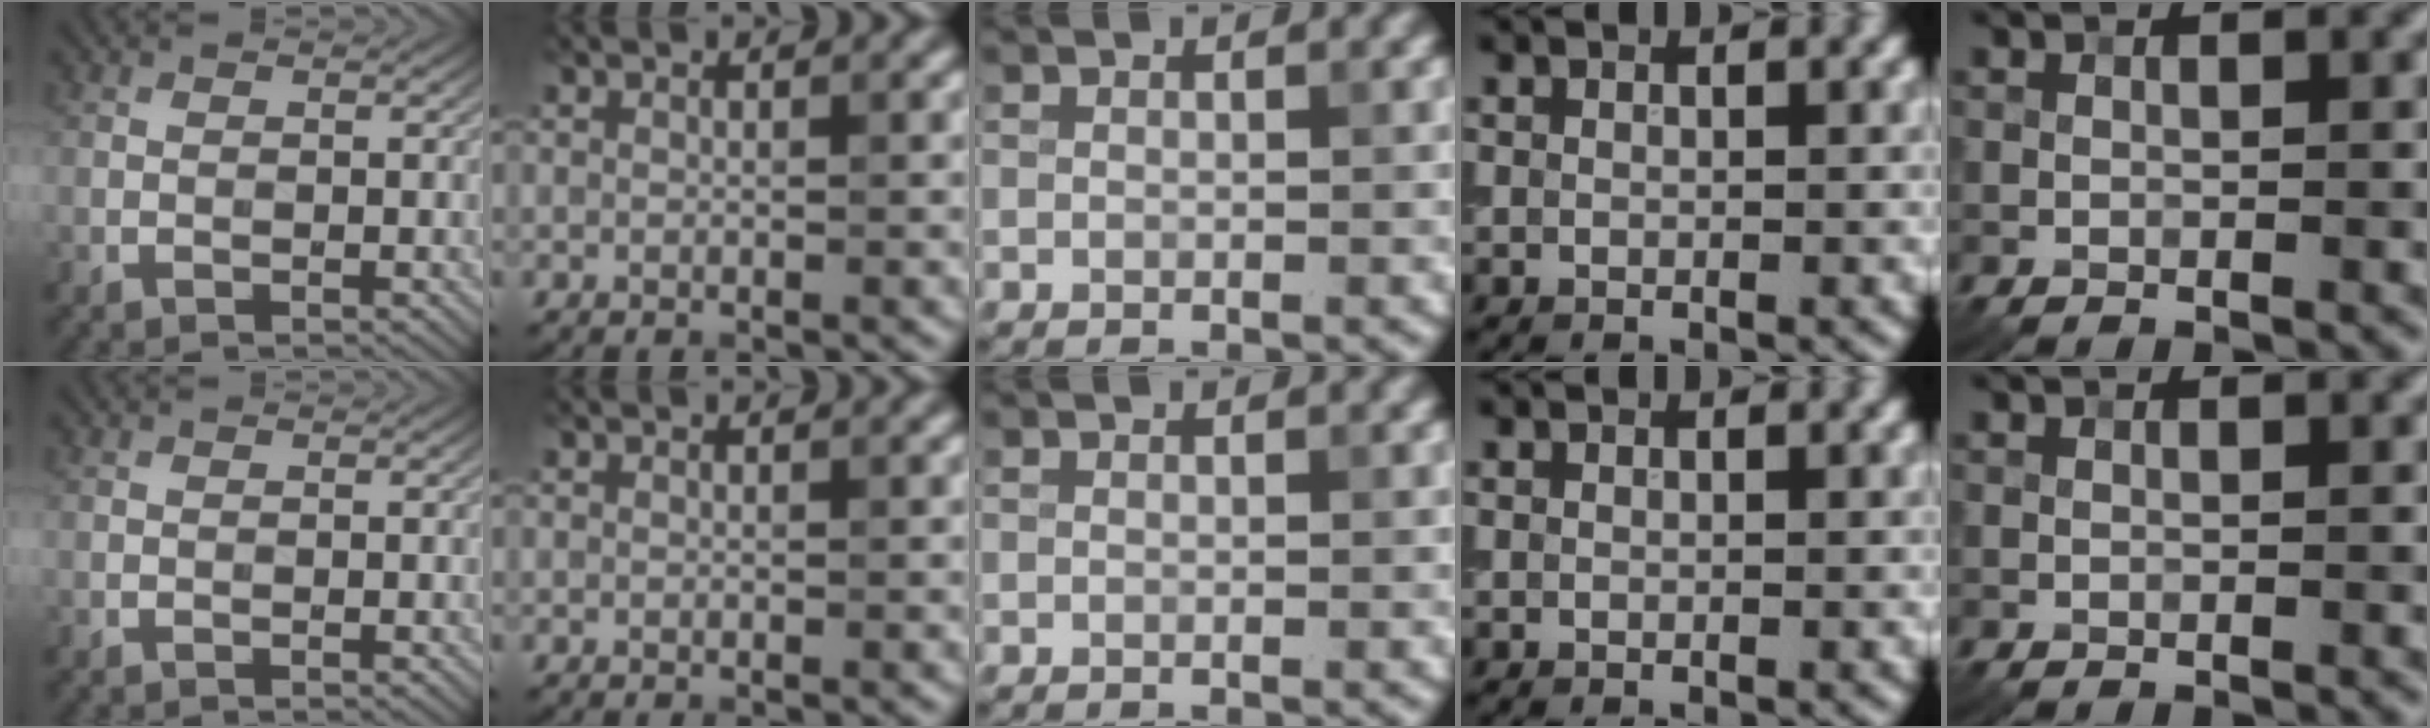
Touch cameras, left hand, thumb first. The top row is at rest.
{}